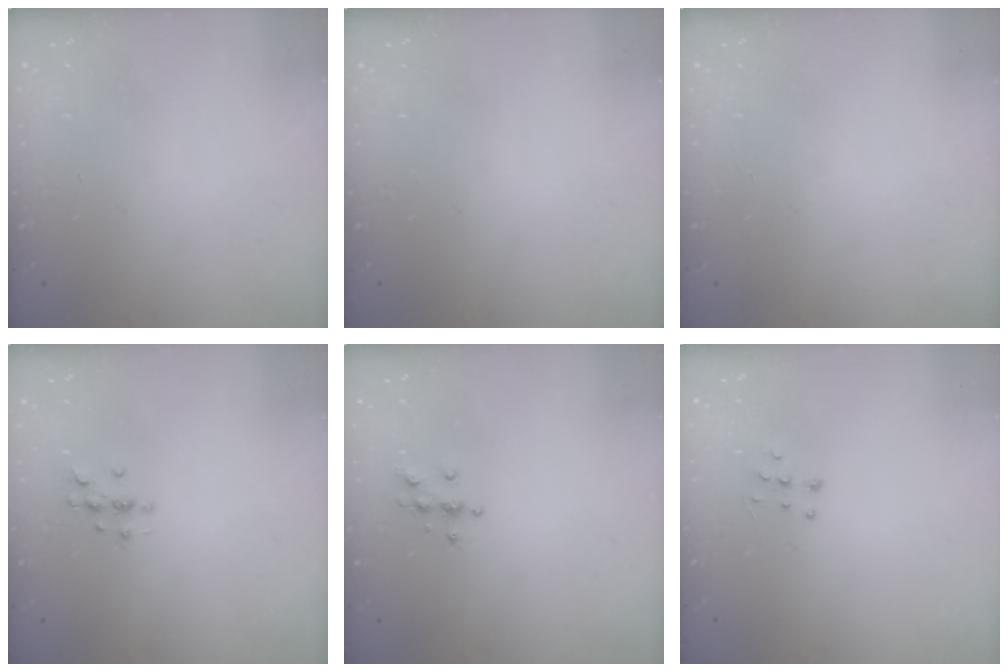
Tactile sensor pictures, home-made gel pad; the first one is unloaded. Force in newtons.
{"total": 0.0}
{"total": 0.0}
{"total": 4.9, "press": 4.9, "slide": 0.5}
{"total": 4.8, "press": 4.8, "slide": 0.6}
{"total": 3.7, "press": 3.7, "slide": 0.2}